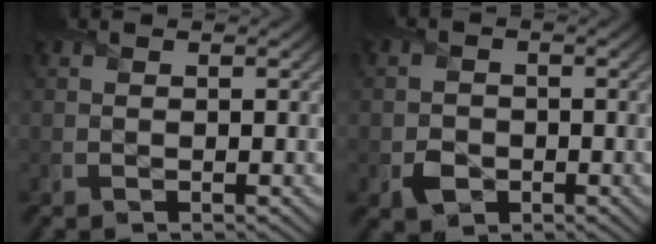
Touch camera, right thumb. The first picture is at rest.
{"total": 2.4, "force": [-1.0, 2.1, 0.5], "torque": [-0.002, -0.004, -0.021]}